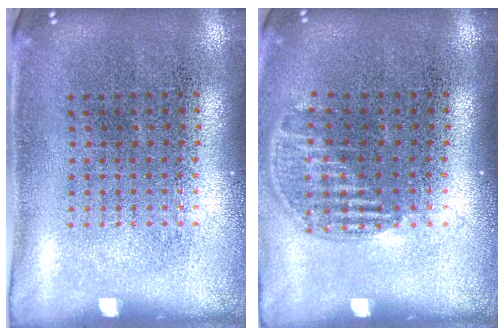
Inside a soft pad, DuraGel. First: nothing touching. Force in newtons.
{"total": 1.1, "press": 1.0, "slide": 0.5}